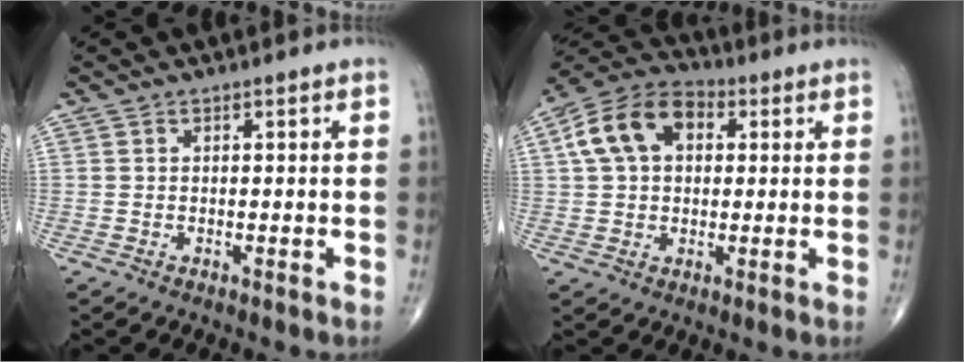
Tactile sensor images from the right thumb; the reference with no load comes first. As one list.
[{"total": 12.4, "force": [3.0, 8.4, 8.6], "torque": [-0.146, 0.024, 0.041]}]